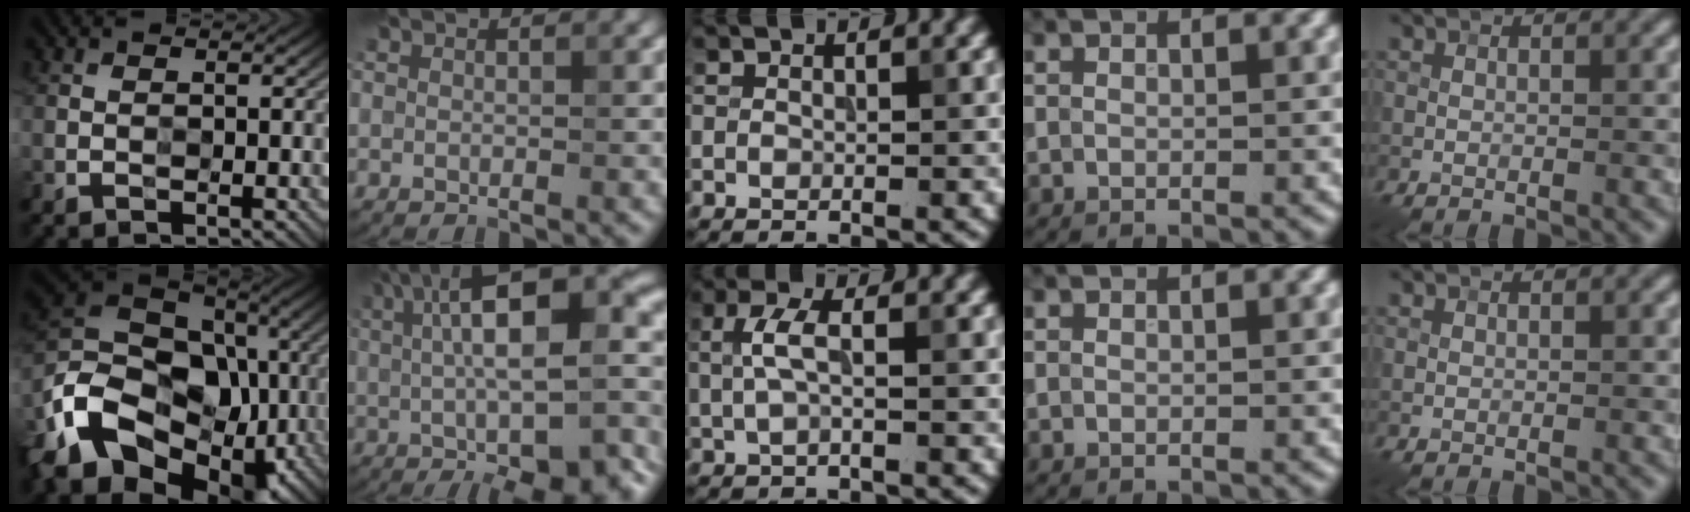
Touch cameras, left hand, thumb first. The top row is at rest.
{"thumb": {"total": 19.6, "force": [-7.7, 14.0, 11.3], "torque": [-0.272, -0.035, -0.139]}, "index": {"total": 15.2, "force": [0.0, 4.8, 14.4], "torque": [-0.181, 0.026, 0.011]}, "middle": {"total": 2.4, "force": [0.3, 0.7, 2.3], "torque": [-0.051, 0.005, 0.004]}}